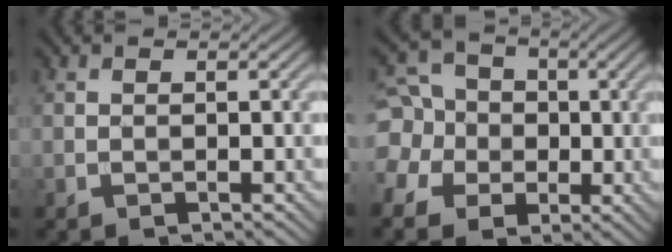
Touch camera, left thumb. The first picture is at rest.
{"total": 8.6, "force": [-0.9, 7.8, 3.3], "torque": [-0.106, 0.001, -0.037]}